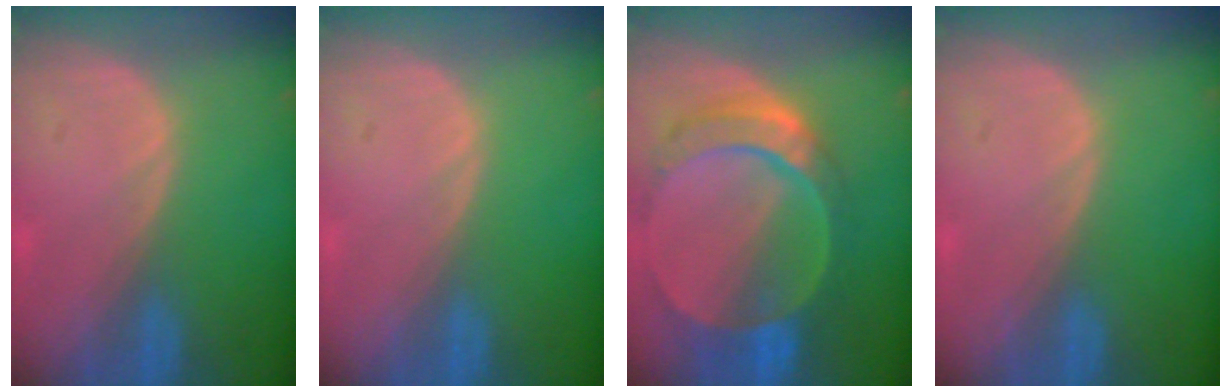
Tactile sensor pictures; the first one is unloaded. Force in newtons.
{"total": 0.0}
{"total": 10.5, "press": 8.9, "slide": 5.7}
{"total": 0.0}